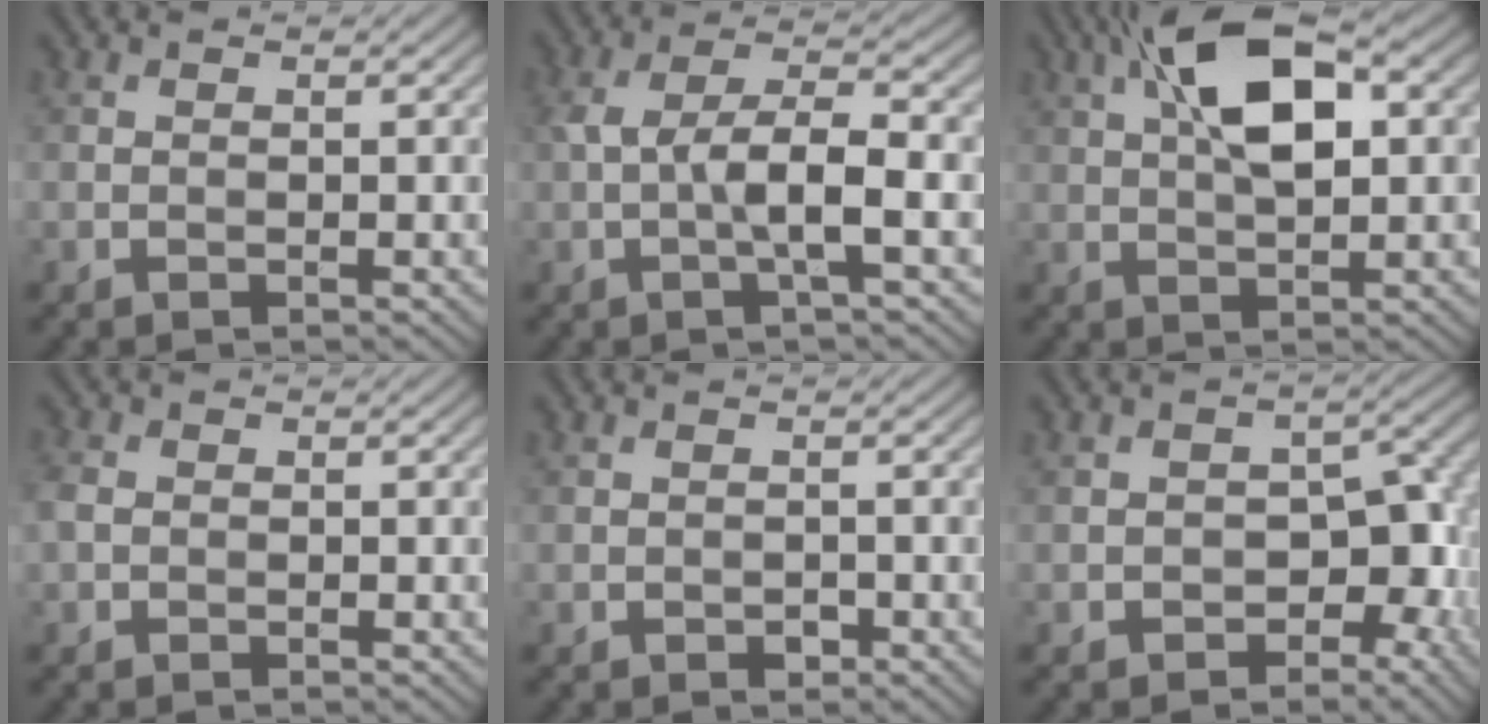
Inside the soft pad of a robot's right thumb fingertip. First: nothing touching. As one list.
[{"total": 5.8, "force": [-1.2, 1.5, 5.5], "torque": [-0.107, 0.011, -0.028]}, {"total": 11.0, "force": [3.5, 4.6, 9.4], "torque": [-0.171, 0.020, 0.050]}, {"total": 2.1, "force": [-0.4, 1.8, 1.1], "torque": [-0.033, 0.001, -0.015]}, {"total": 1.2, "force": [-0.6, 0.8, 0.6], "torque": [-0.009, -0.002, -0.012]}, {"total": 6.9, "force": [-2.6, 4.9, 4.2], "torque": [-0.053, -0.001, -0.038]}]